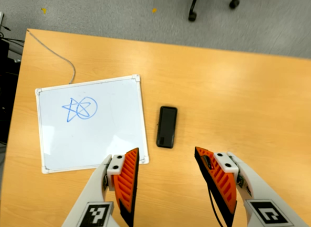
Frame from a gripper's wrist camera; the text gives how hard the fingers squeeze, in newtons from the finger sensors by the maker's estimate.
{"total": 0.0}